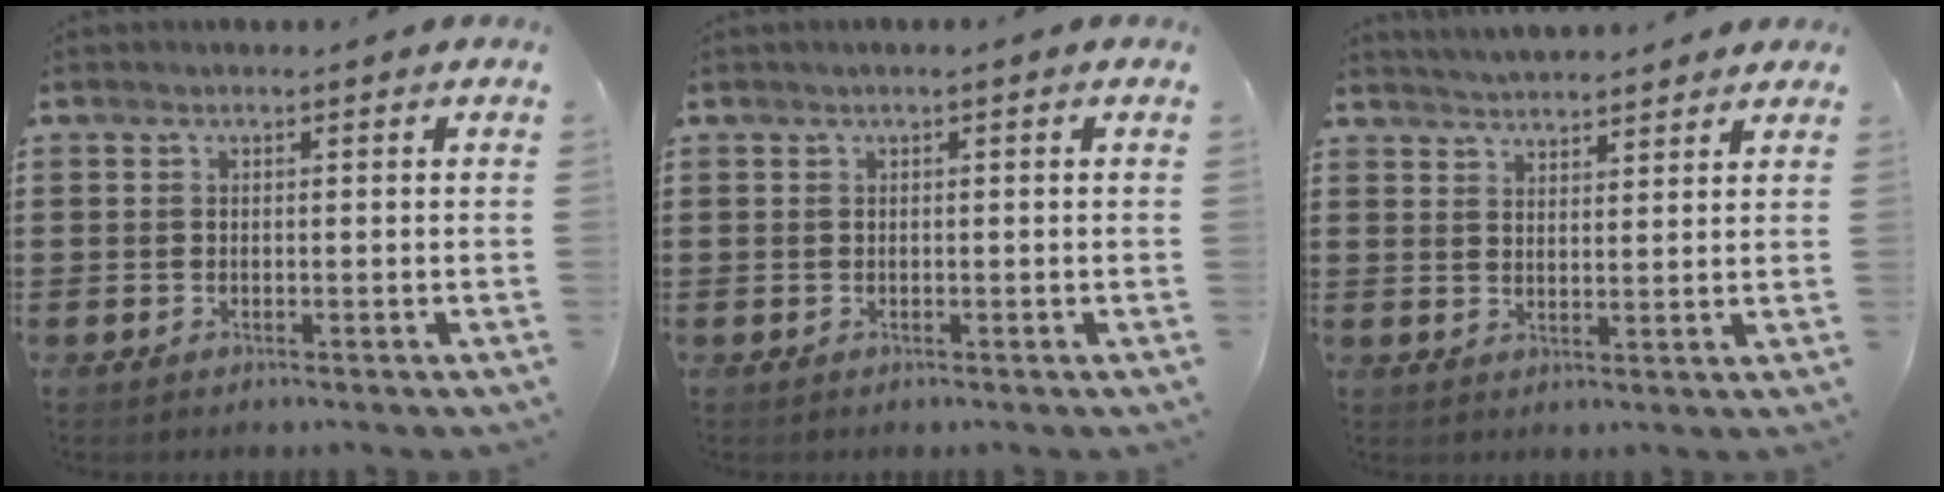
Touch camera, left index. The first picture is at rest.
{"total": 0.7, "force": [0.2, -0.1, 0.6], "torque": [-0.010, -0.002, 0.005]}
{"total": 3.5, "force": [3.5, -0.2, 0.0], "torque": [-0.010, -0.013, 0.063]}